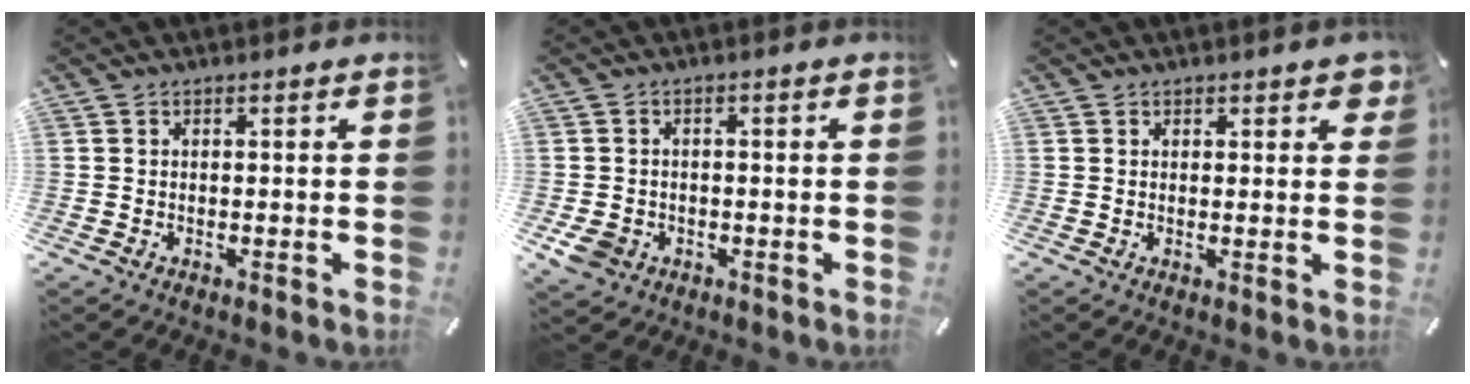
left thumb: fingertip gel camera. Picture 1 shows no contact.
{"total": 4.9, "force": [-1.7, 4.1, 2.1], "torque": [-0.052, 0.003, -0.031]}
{"total": 2.0, "force": [1.3, 1.1, 1.1], "torque": [-0.008, -0.002, 0.020]}